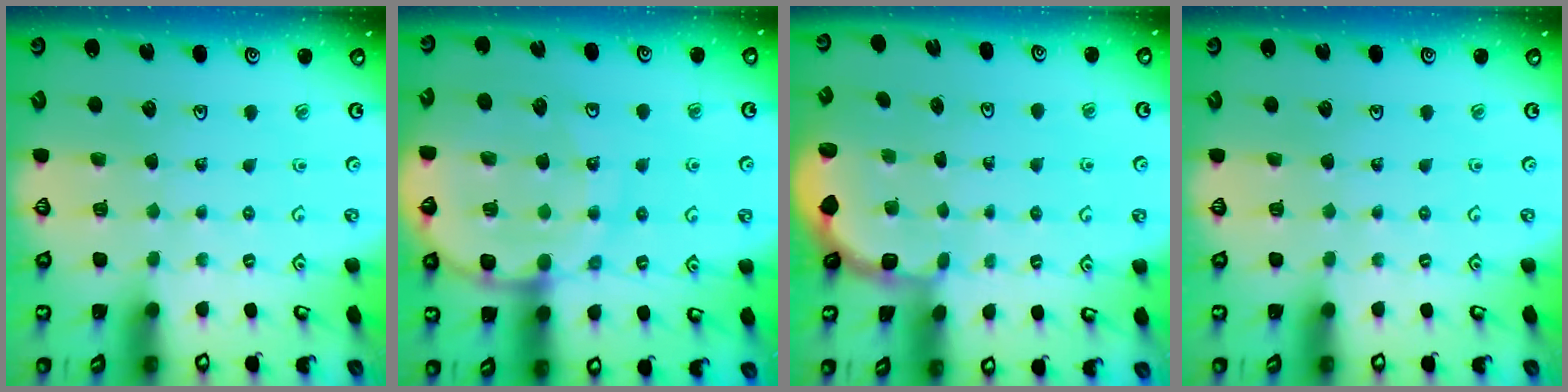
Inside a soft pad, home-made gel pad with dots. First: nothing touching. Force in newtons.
{"total": 15.2, "press": 14.9, "slide": 3.1}
{"total": 1.7, "press": 1.5, "slide": 0.7}
{"total": 0.0}